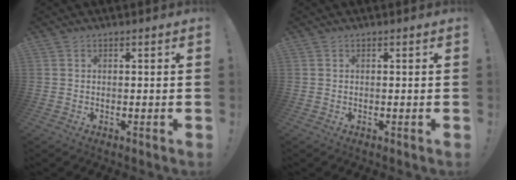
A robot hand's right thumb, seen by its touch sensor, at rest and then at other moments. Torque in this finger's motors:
{"motor_torque": [0.00, 0.00, 0.00, 0.00, 0.00]}